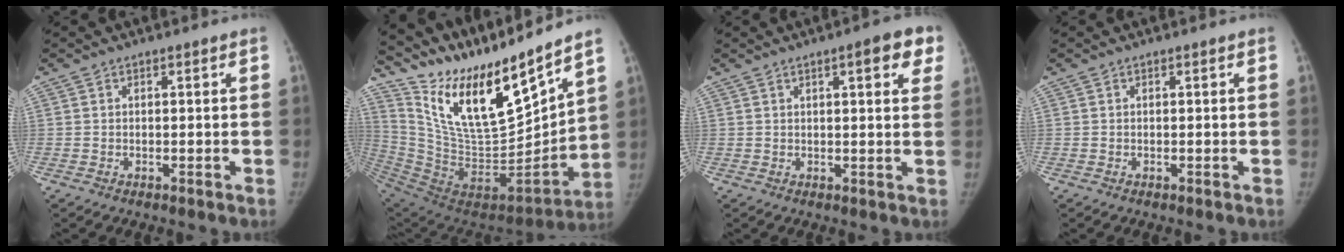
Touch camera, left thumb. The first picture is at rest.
{"total": 24.5, "force": [19.3, 5.2, 14.1], "torque": [-0.198, -0.114, 0.354]}
{"total": 7.0, "force": [3.4, 1.9, 5.7], "torque": [-0.046, -0.007, 0.036]}
{"total": 0.0}